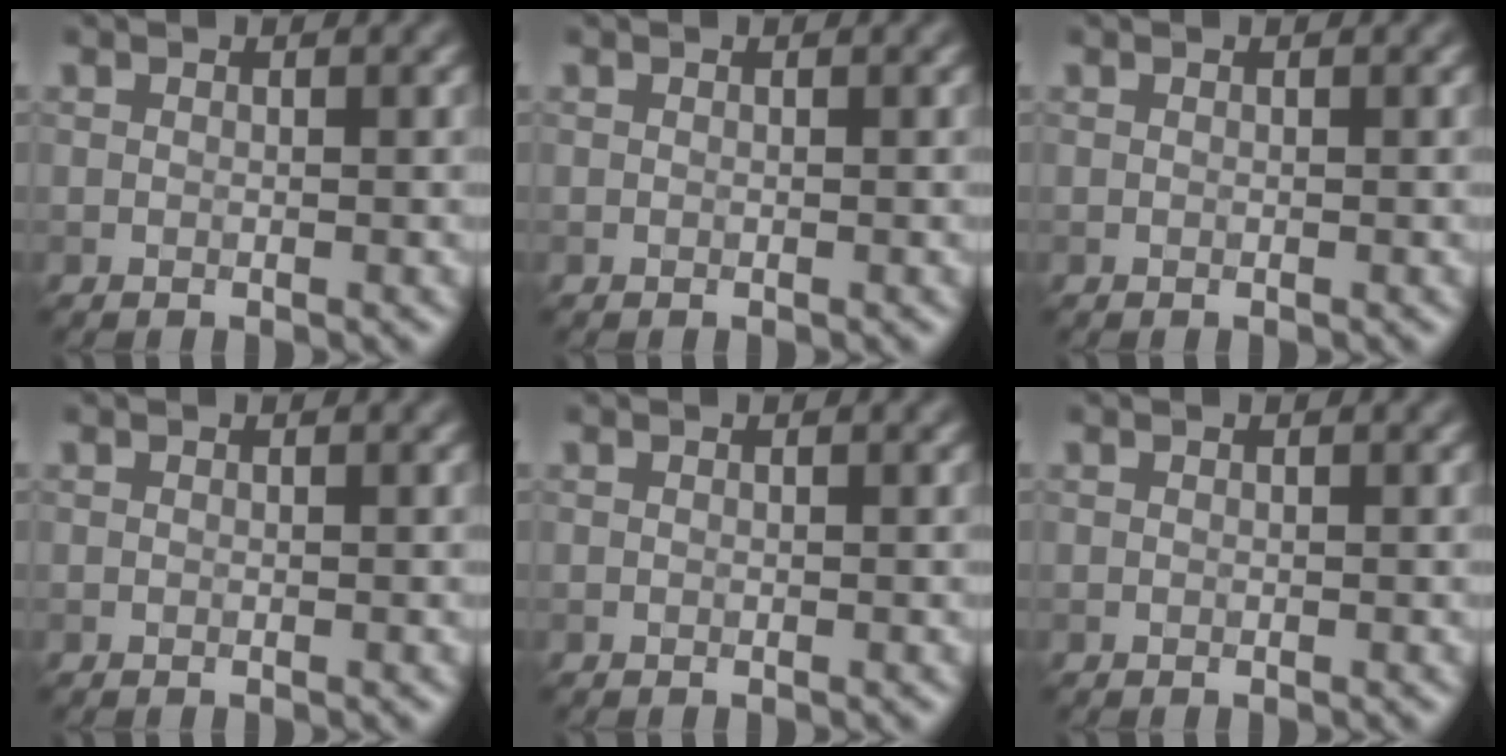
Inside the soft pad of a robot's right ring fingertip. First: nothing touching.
{"total": 0.0}
{"total": 0.0}
{"total": 0.0}
{"total": 0.0}
{"total": 0.0}